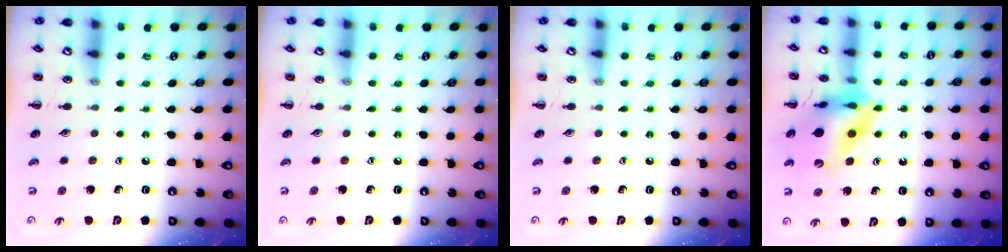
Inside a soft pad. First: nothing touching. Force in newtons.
{"total": 0.0}
{"total": 0.0}
{"total": 14.8, "press": 14.2, "slide": 4.2}